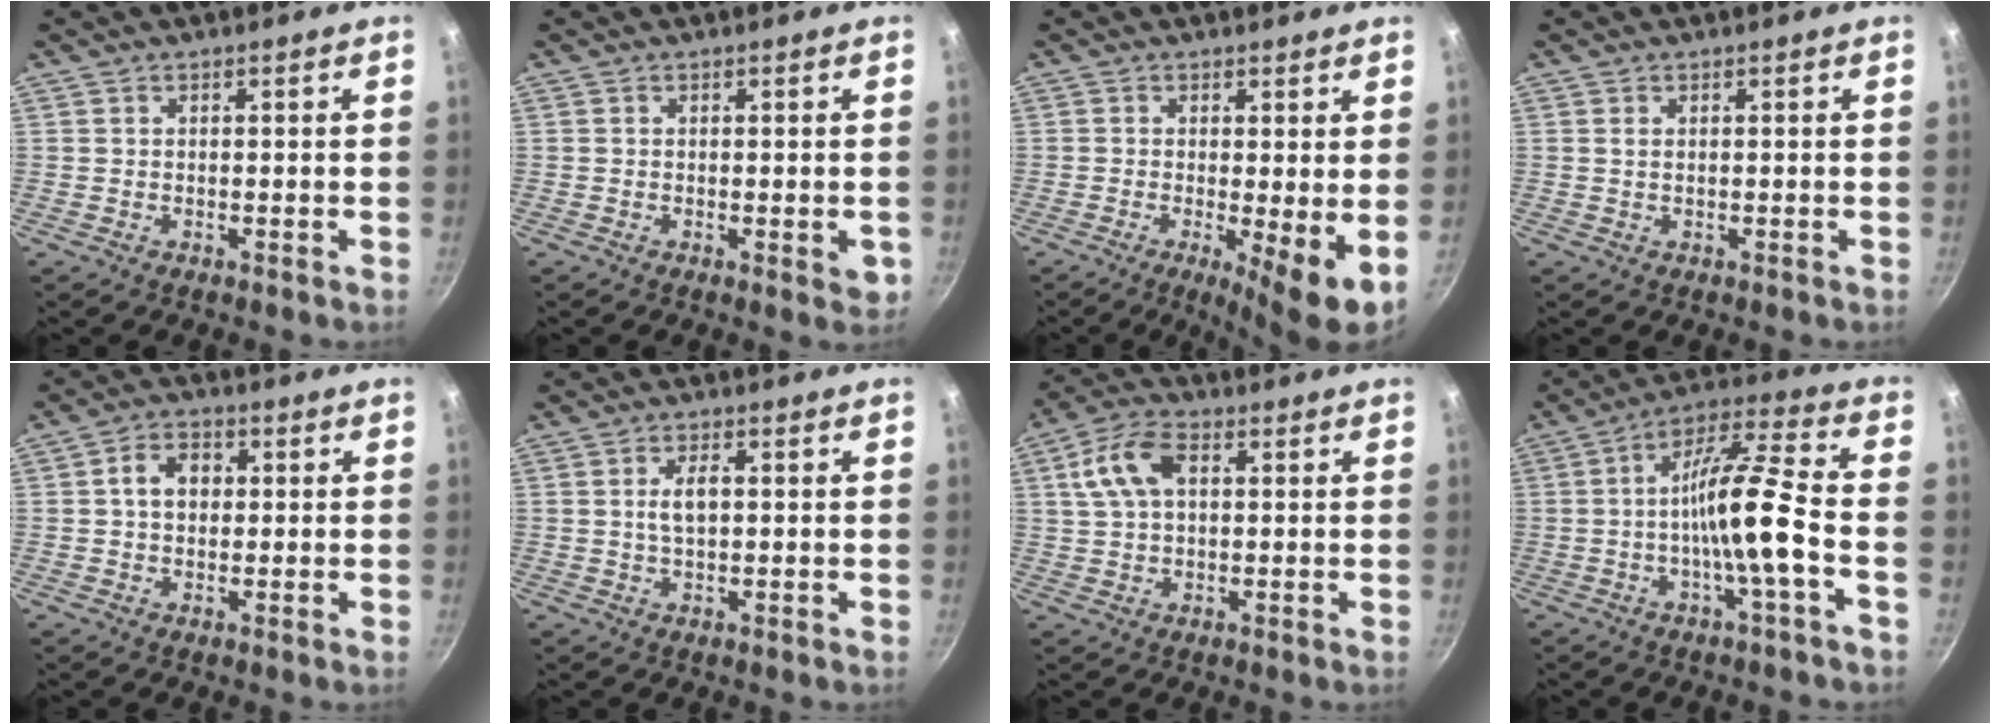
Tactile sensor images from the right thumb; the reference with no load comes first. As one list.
[{"total": 2.5, "force": [-0.5, 0.9, 2.3], "torque": [-0.025, -0.007, -0.008]}, {"total": 6.5, "force": [-0.6, 1.2, 6.4], "torque": [-0.093, -0.016, -0.006]}, {"total": 0.8, "force": [0.3, 0.4, 0.6], "torque": [-0.011, 0.001, 0.005]}, {"total": 5.8, "force": [0.7, 4.4, 3.7], "torque": [-0.041, 0.014, 0.003]}, {"total": 3.9, "force": [0.3, 1.9, 3.4], "torque": [-0.056, 0.009, 0.007]}, {"total": 9.3, "force": [2.2, 5.7, 7.0], "torque": [-0.130, 0.018, 0.034]}, {"total": 13.8, "force": [-3.2, 1.5, 13.3], "torque": [-0.227, 0.036, -0.063]}]